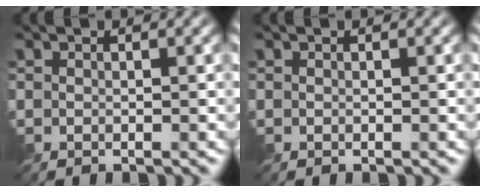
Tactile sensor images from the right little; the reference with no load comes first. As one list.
[{"total": 0.0}]